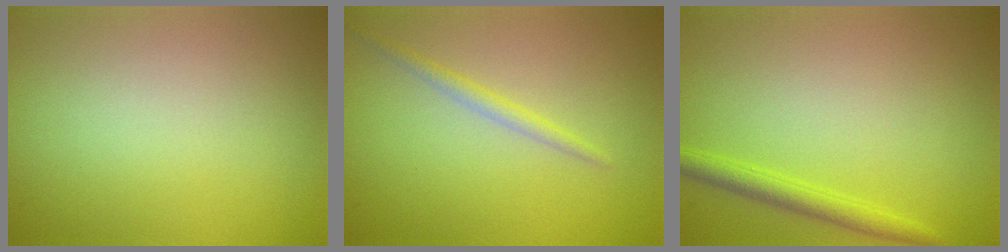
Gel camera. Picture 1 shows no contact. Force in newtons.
{"total": 1.4, "press": 1.4, "slide": 0.1}
{"total": 2.2, "press": 2.2, "slide": 0.1}